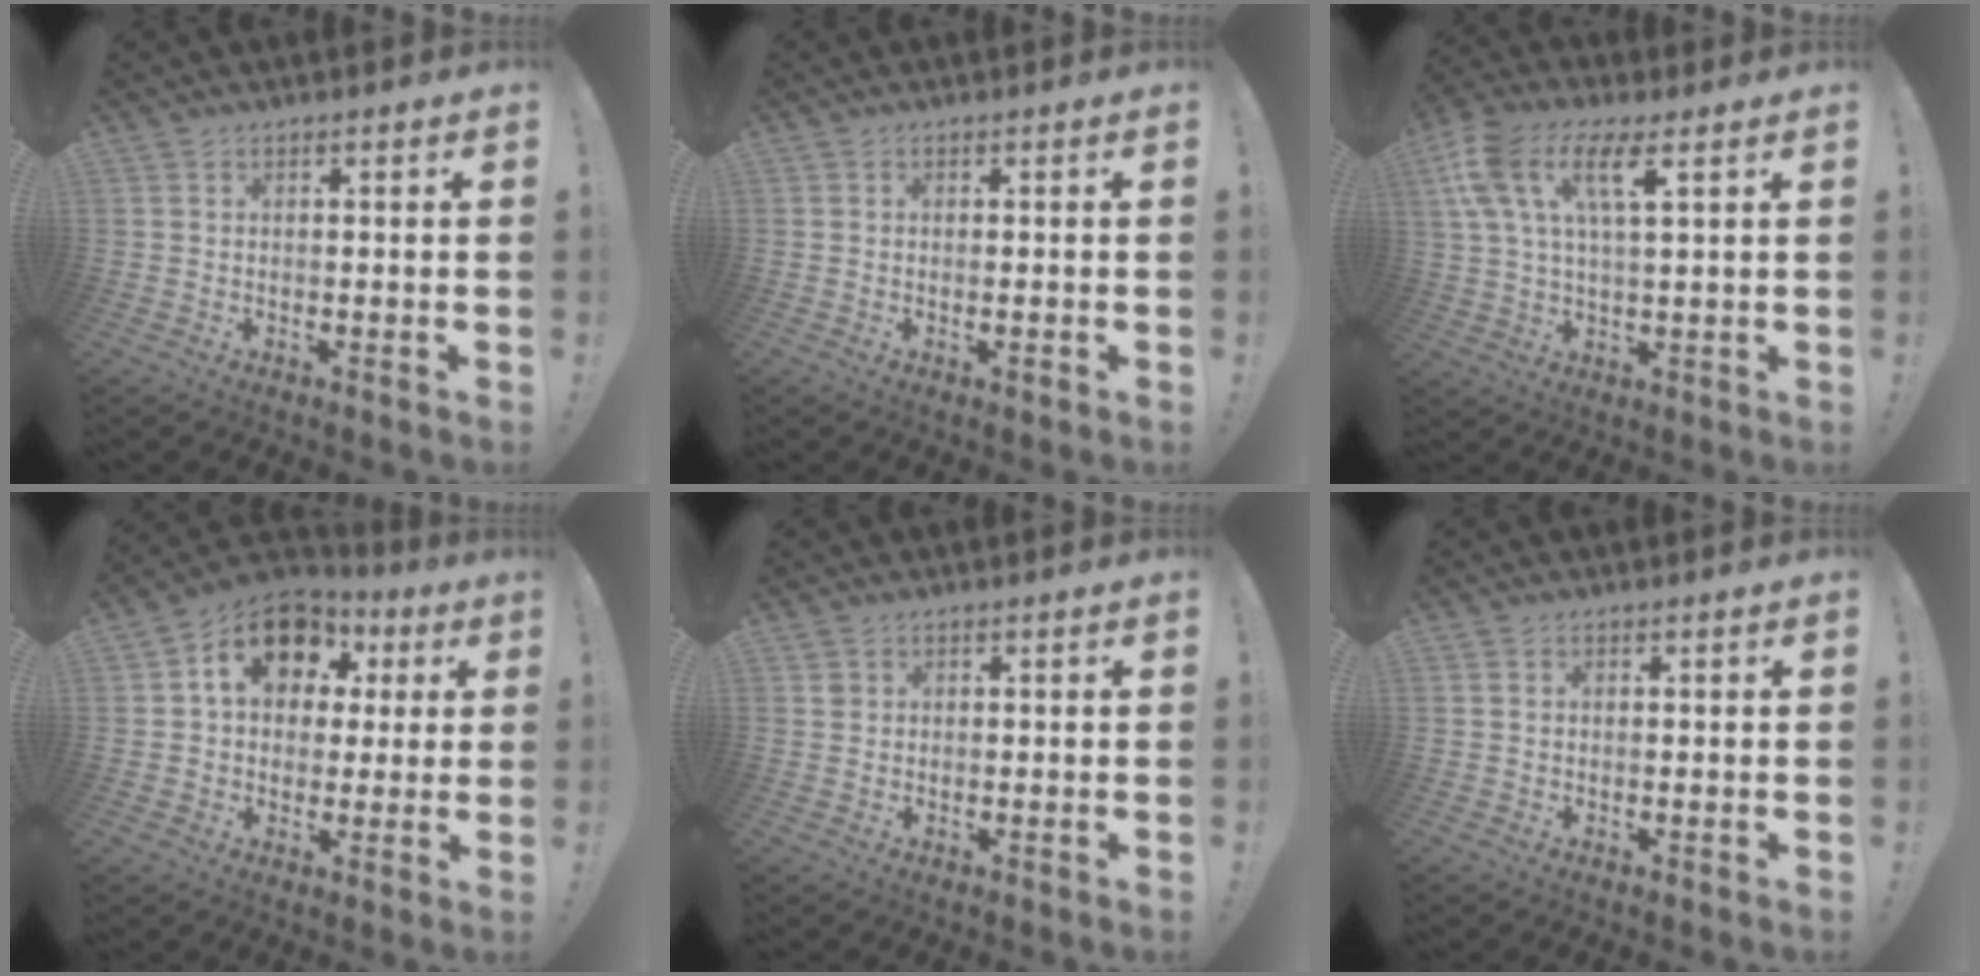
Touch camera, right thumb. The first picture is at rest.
{"total": 1.2, "force": [-0.1, 0.1, 1.2], "torque": [-0.014, -0.003, -0.004]}
{"total": 12.9, "force": [5.9, 4.9, 10.4], "torque": [-0.197, -0.007, 0.105]}
{"total": 14.9, "force": [6.0, 10.9, 8.3], "torque": [-0.118, -0.022, 0.109]}
{"total": 1.4, "force": [0.7, 1.1, 0.4], "torque": [0.000, 0.000, 0.013]}
{"total": 0.5, "force": [0.1, 0.5, 0.2], "torque": [-0.005, 0.003, 0.003]}